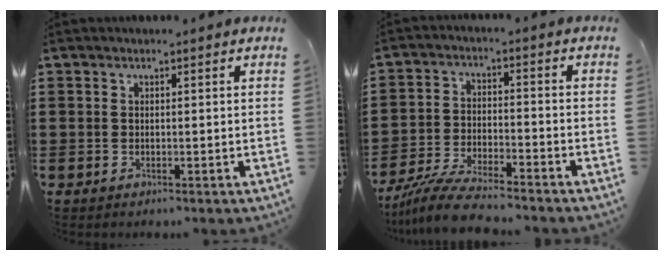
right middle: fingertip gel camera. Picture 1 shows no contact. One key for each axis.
{"total": 7.1, "fx": -6.5, "fy": 0.5, "fz": 3.0, "tx": -0.069, "ty": -0.006, "tz": -0.127}